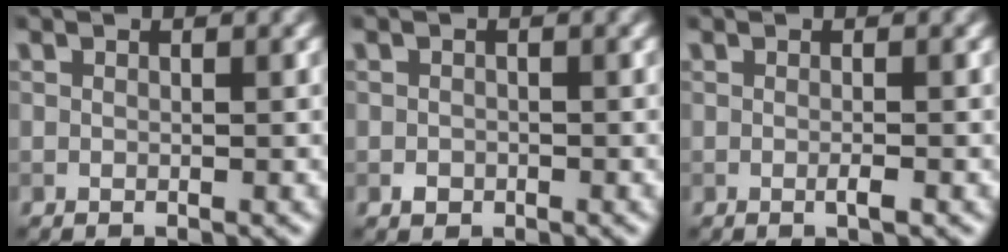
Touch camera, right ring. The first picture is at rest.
{"total": 1.0, "force": [-0.5, 0.8, 0.2], "torque": [0.003, -0.003, -0.009]}
{"total": 1.0, "force": [-0.4, 0.1, 0.9], "torque": [-0.014, -0.001, -0.008]}